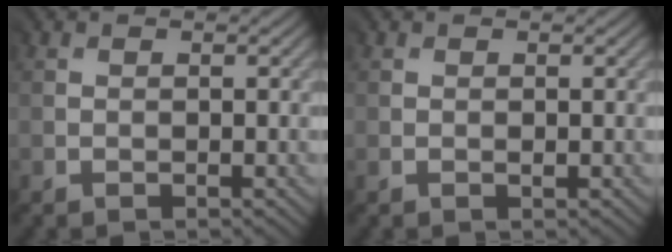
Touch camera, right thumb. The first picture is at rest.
{"total": 0.0}